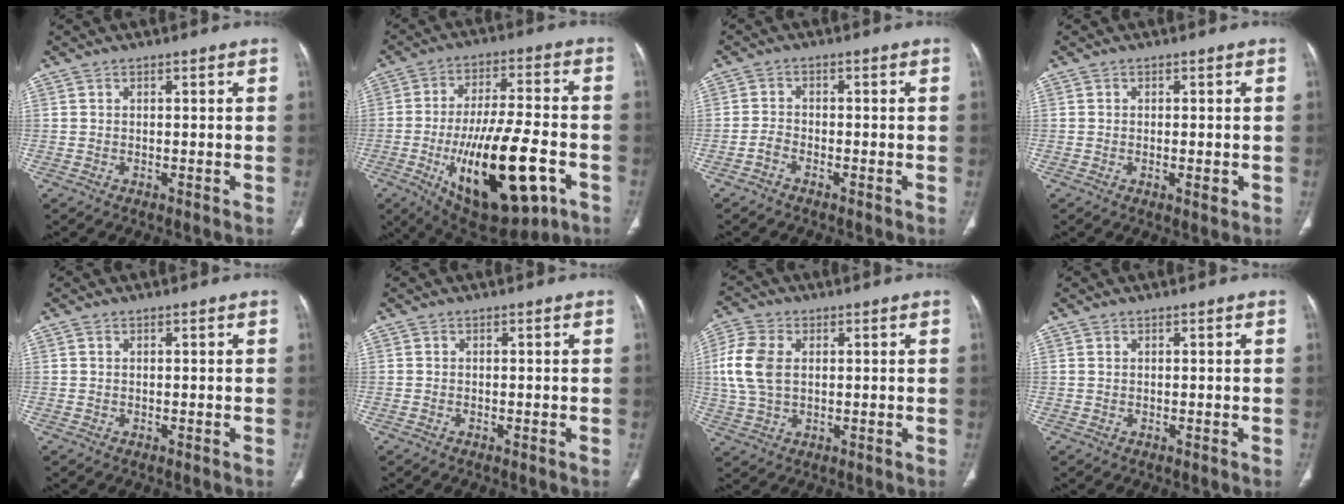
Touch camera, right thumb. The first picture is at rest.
{"total": 23.9, "force": [-8.0, 9.5, 20.4], "torque": [-0.336, 0.016, -0.108]}
{"total": 2.0, "force": [-1.5, 0.8, 0.9], "torque": [-0.021, 0.012, -0.032]}
{"total": 2.4, "force": [-0.7, 0.8, 2.1], "torque": [-0.031, -0.004, -0.008]}
{"total": 0.0}
{"total": 0.0}
{"total": 9.1, "force": [1.2, 5.9, 6.7], "torque": [-0.154, 0.008, 0.024]}
{"total": 0.0}